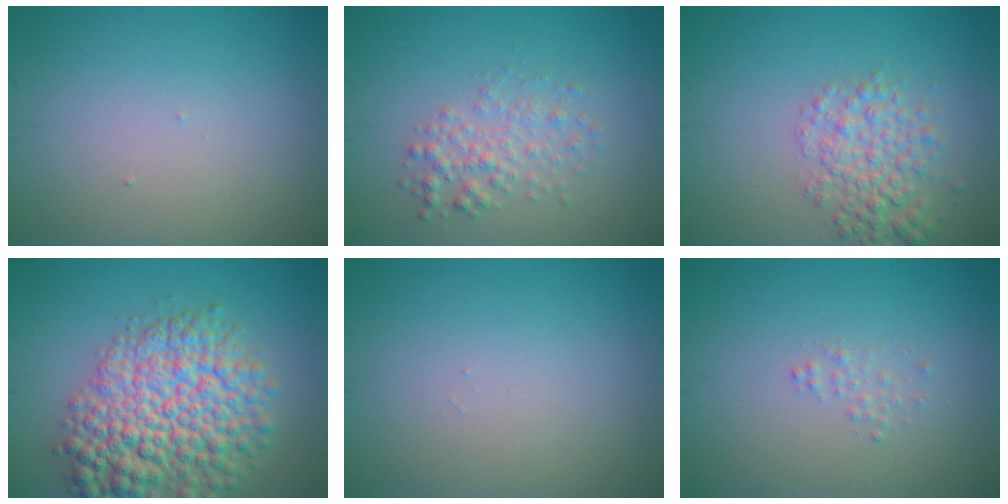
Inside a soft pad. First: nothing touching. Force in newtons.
{"total": 2.5, "press": 2.5, "slide": 0.0}
{"total": 3.9, "press": 3.9, "slide": 0.1}
{"total": 10.0, "press": 10.0, "slide": 0.4}
{"total": 0.0}
{"total": 0.9, "press": 0.9, "slide": 0.0}